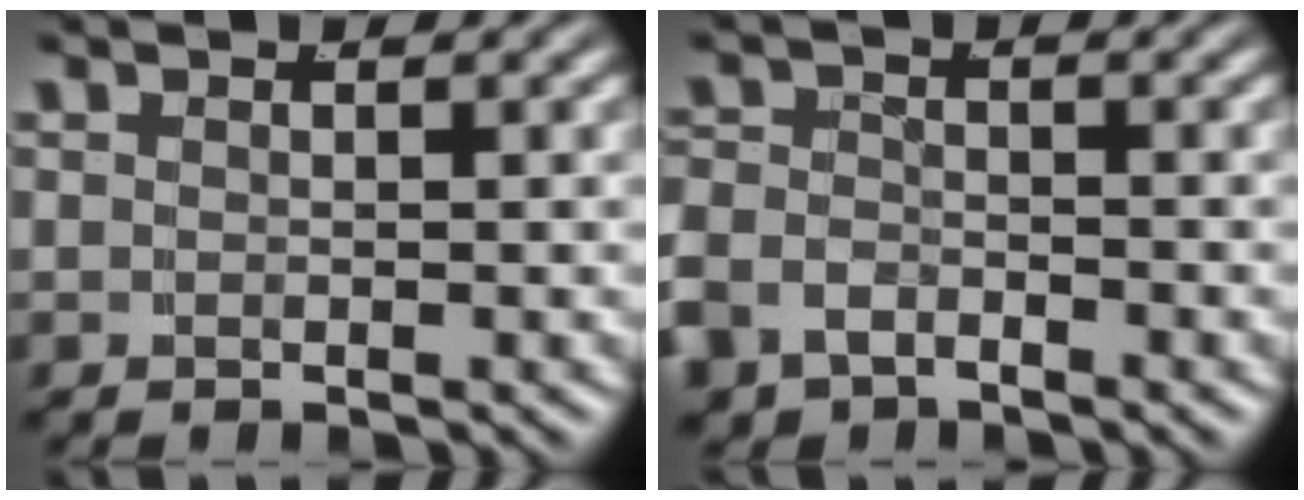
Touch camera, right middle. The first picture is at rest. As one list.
[{"total": 3.9, "force": [-2.5, 2.9, 1.0], "torque": [-0.046, -0.028, -0.035]}]